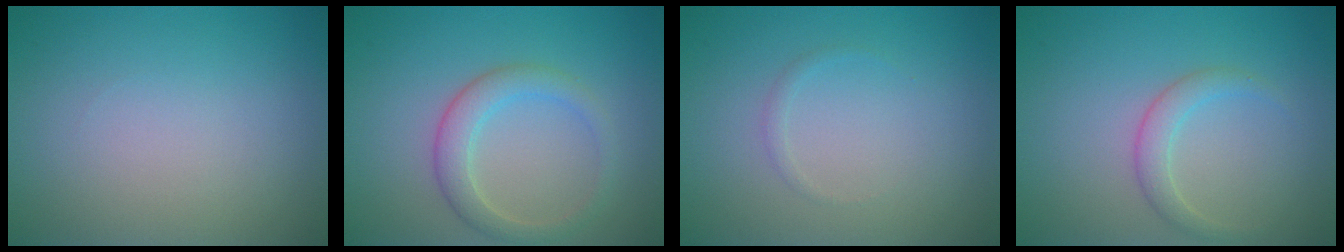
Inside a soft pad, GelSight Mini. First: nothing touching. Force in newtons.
{"total": 3.0, "press": 3.0, "slide": 0.1}
{"total": 0.6, "press": 0.6, "slide": 0.1}
{"total": 1.9, "press": 1.9, "slide": 0.1}